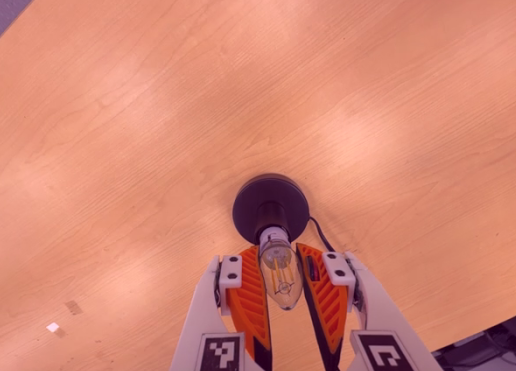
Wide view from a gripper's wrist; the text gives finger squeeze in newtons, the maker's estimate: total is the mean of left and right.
{"total": 17.1, "left": 18.8, "right": 15.5}